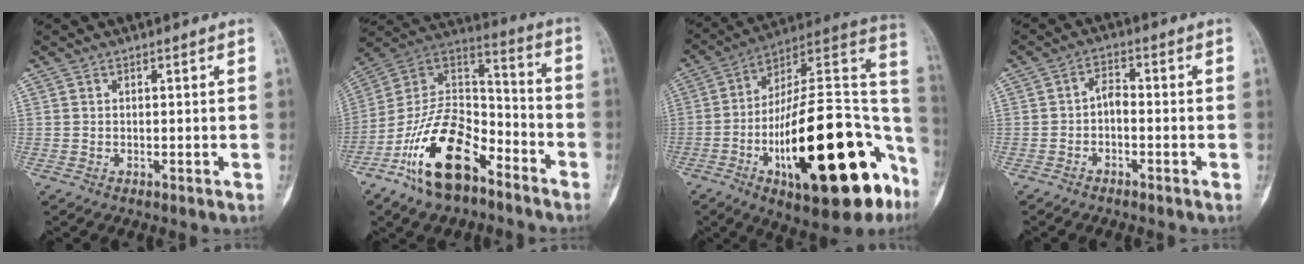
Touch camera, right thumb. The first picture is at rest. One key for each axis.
{"total": 20.2, "fx": -11.5, "fy": 10.3, "fz": 13.1, "tx": -0.223, "ty": 0.088, "tz": -0.211}
{"total": 33.3, "fx": -11.2, "fy": 12.3, "fz": 28.9, "tx": -0.370, "ty": 0.051, "tz": -0.164}
{"total": 3.0, "fx": -1.1, "fy": 1.6, "fz": 2.3, "tx": -0.034, "ty": 0.021, "tz": -0.027}